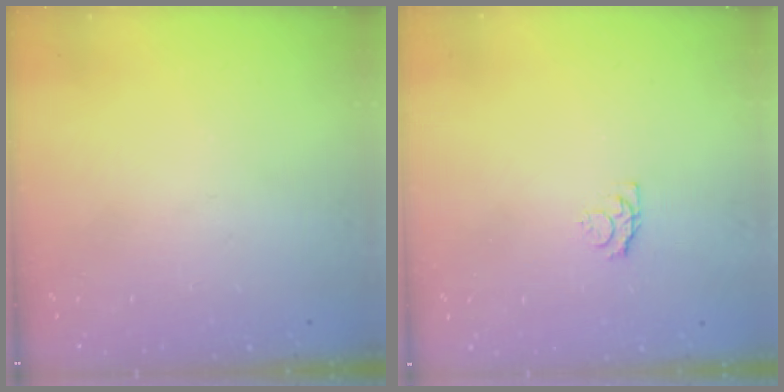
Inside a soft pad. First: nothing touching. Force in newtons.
{"total": 4.0, "press": 4.0, "slide": 0.4}